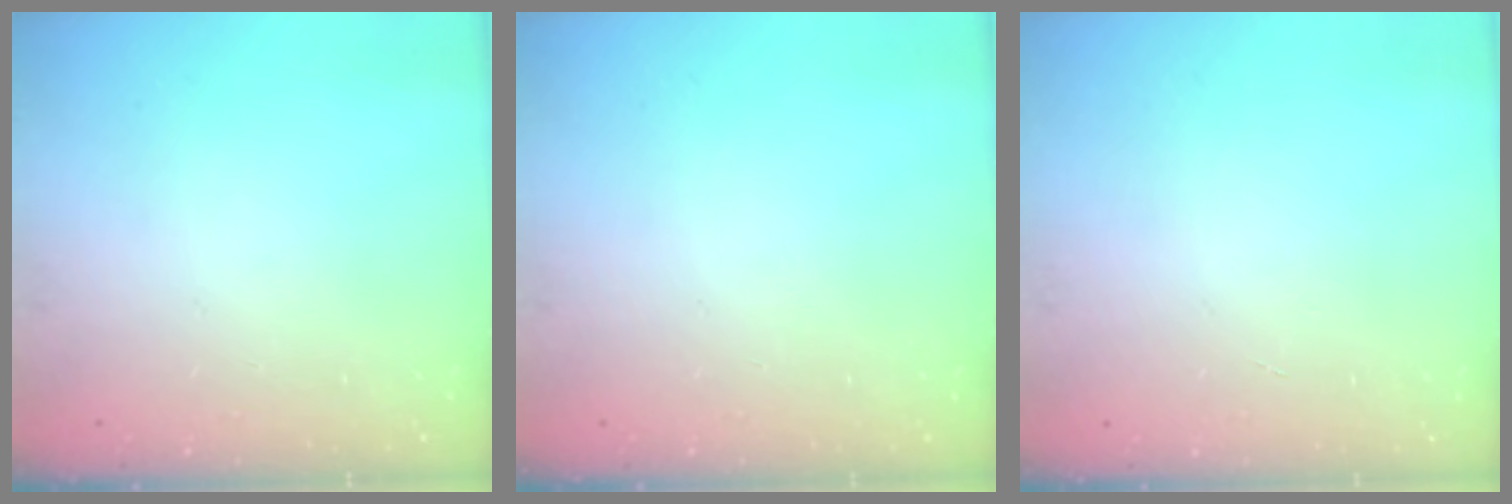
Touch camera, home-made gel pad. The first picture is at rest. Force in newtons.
{"total": 0.0}
{"total": 0.0}